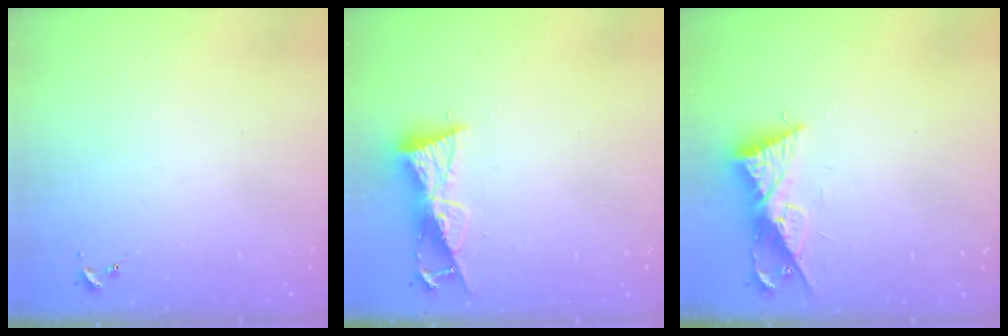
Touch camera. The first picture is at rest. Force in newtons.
{"total": 8.6, "press": 8.6, "slide": 0.3}
{"total": 9.7, "press": 9.7, "slide": 0.6}